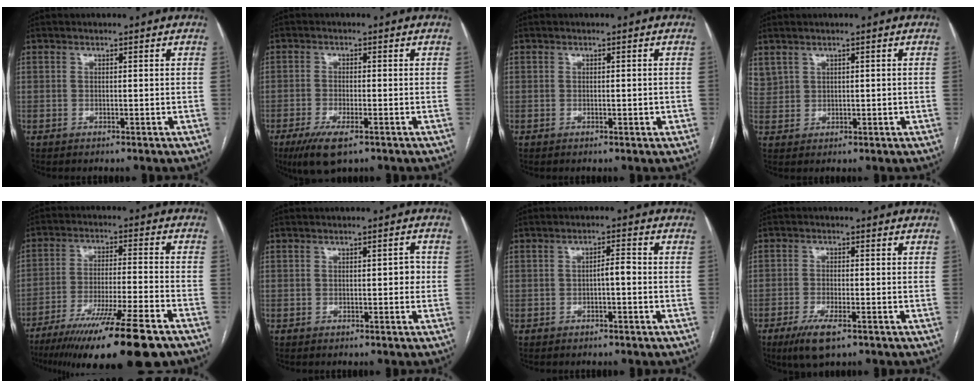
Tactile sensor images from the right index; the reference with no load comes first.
{"total": 6.3, "force": [-3.8, 1.6, 4.8], "torque": [-0.091, -0.015, -0.062]}
{"total": 1.1, "force": [-0.2, 0.5, 0.9], "torque": [-0.016, 0.007, 0.000]}
{"total": 2.9, "force": [1.9, 2.1, 0.8], "torque": [-0.023, 0.014, 0.050]}
{"total": 20.6, "force": [-15.1, 1.0, 14.0], "torque": [-0.193, -0.039, -0.243]}
{"total": 1.9, "force": [-0.2, 0.8, 1.7], "torque": [-0.015, 0.005, -0.004]}
{"total": 2.3, "force": [-0.6, 0.5, 2.1], "torque": [-0.031, 0.006, -0.010]}
{"total": 5.6, "force": [-3.3, 1.3, 4.3], "torque": [-0.088, -0.012, -0.055]}